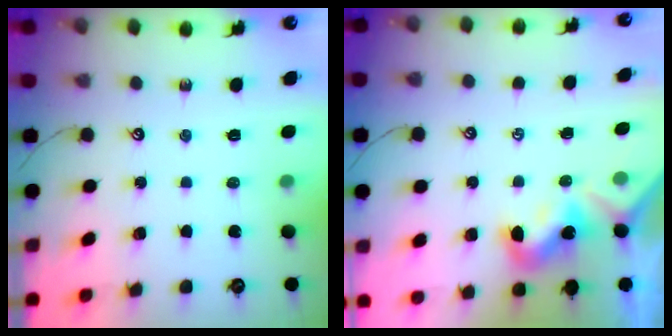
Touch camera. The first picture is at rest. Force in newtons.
{"total": 1.7, "press": 1.7, "slide": 0.2}